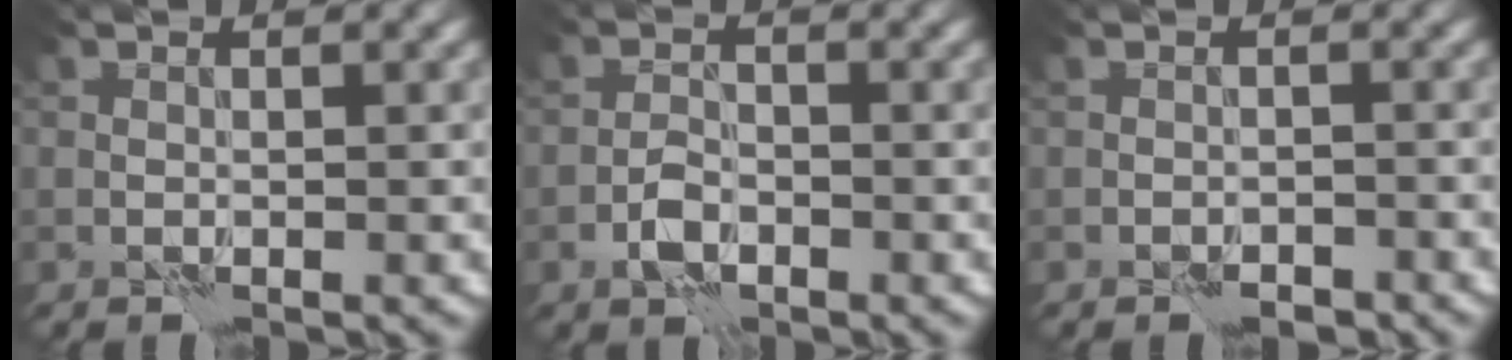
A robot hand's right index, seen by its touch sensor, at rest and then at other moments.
{"total": 2.3, "force": [-1.2, 1.3, 1.5], "torque": [-0.025, 0.006, -0.027]}
{"total": 1.7, "force": [-1.4, 0.7, 0.7], "torque": [-0.006, 0.004, -0.024]}